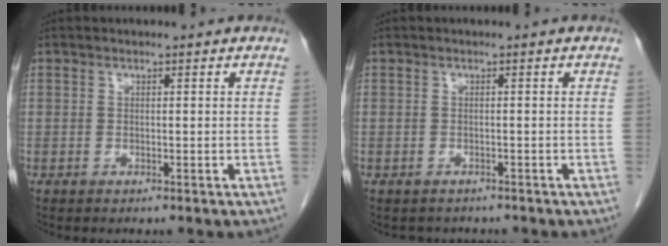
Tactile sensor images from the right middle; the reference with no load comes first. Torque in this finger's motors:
{"motor_torque": [-0.39, -0.04, -0.07, -0.01]}